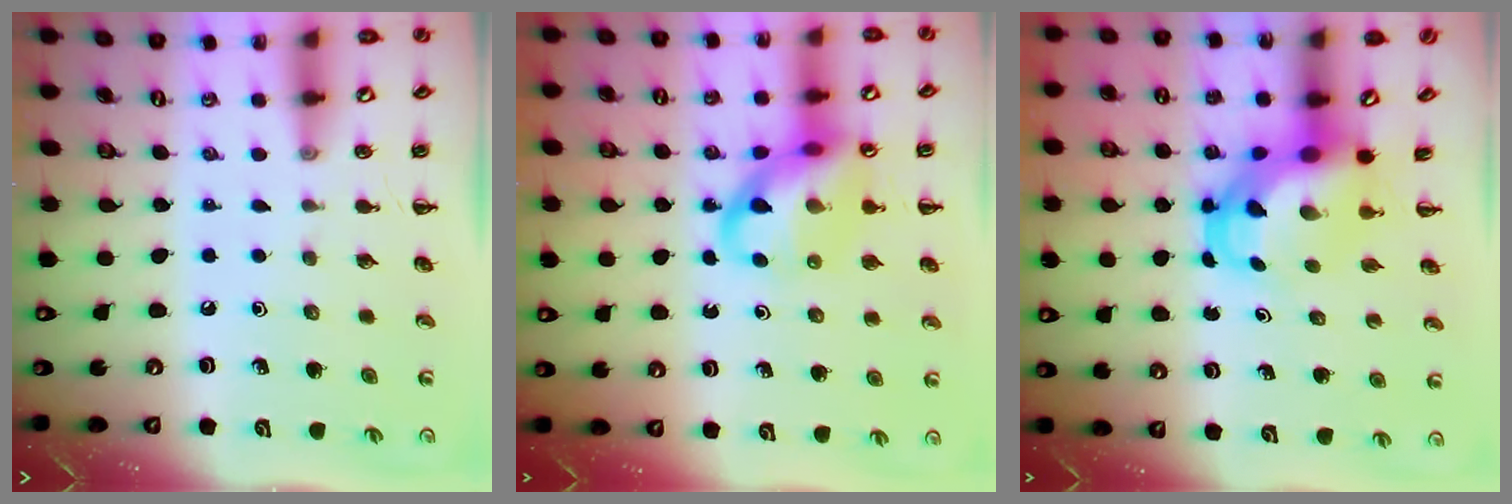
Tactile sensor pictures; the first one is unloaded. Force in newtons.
{"total": 14.5, "press": 14.4, "slide": 2.3}
{"total": 6.3, "press": 6.2, "slide": 1.0}